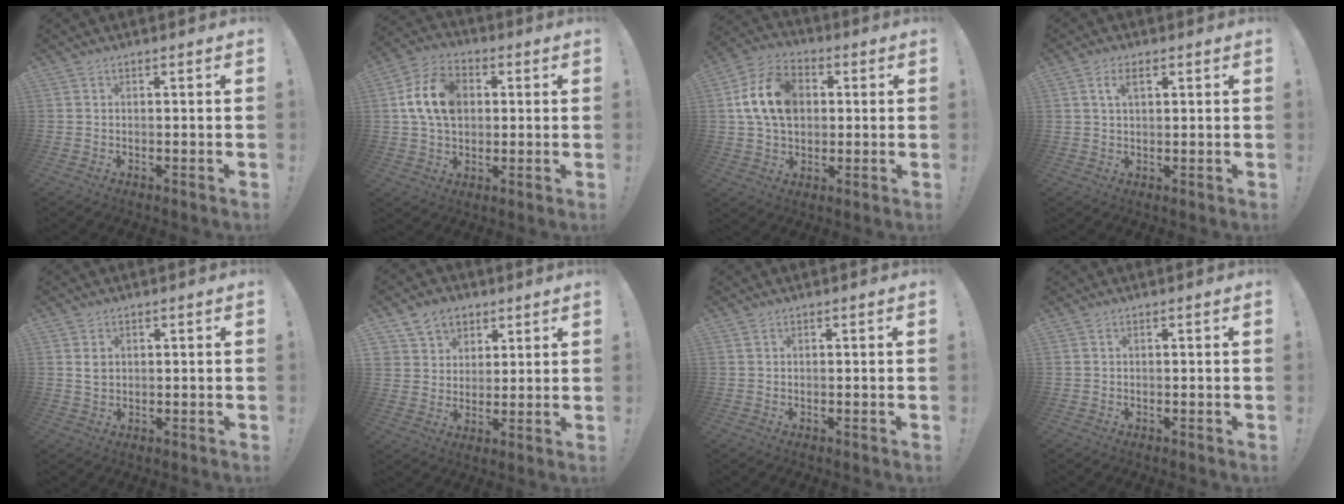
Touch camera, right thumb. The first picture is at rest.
{"total": 14.5, "force": [2.7, 10.4, 9.8], "torque": [-0.176, 0.008, 0.054]}
{"total": 16.1, "force": [3.0, 11.7, 10.7], "torque": [-0.184, 0.003, 0.060]}
{"total": 4.4, "force": [1.8, 2.2, 3.4], "torque": [-0.057, 0.002, 0.031]}
{"total": 2.9, "force": [1.0, 2.2, 1.7], "torque": [-0.019, -0.002, 0.017]}
{"total": 7.9, "force": [4.4, 6.6, 1.1], "torque": [-0.018, -0.033, 0.089]}
{"total": 0.7, "force": [0.4, 0.4, 0.4], "torque": [-0.010, 0.002, 0.009]}
{"total": 0.0}